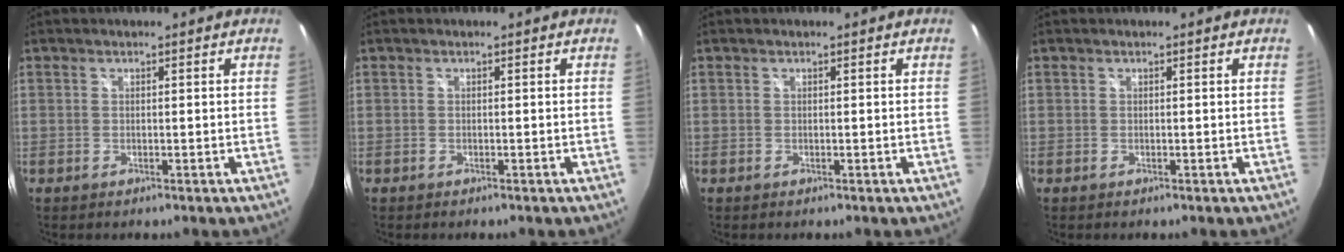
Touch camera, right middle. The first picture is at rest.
{"total": 0.0}
{"total": 0.0}
{"total": 0.0}